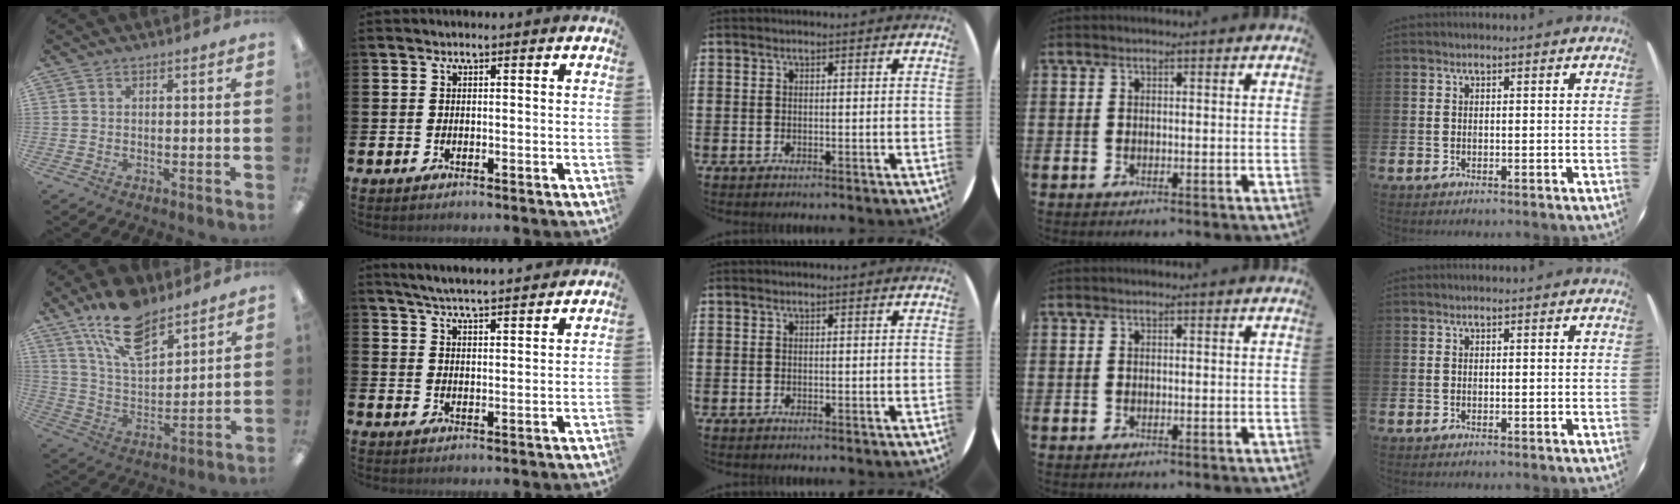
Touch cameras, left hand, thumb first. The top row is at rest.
{"thumb": {"total": 15.8, "force": [11.3, 7.1, 8.4], "torque": [-0.154, -0.052, 0.204]}, "index": {"total": 5.2, "force": [5.1, -0.1, 0.8], "torque": [-0.027, -0.029, 0.091]}}